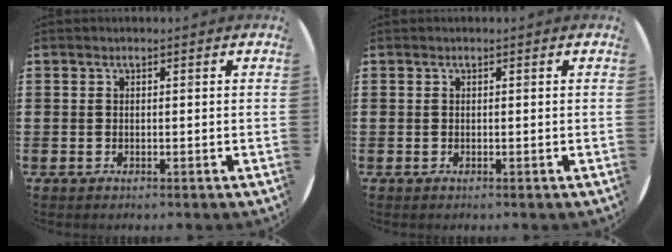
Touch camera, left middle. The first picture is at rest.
{"total": 0.0}